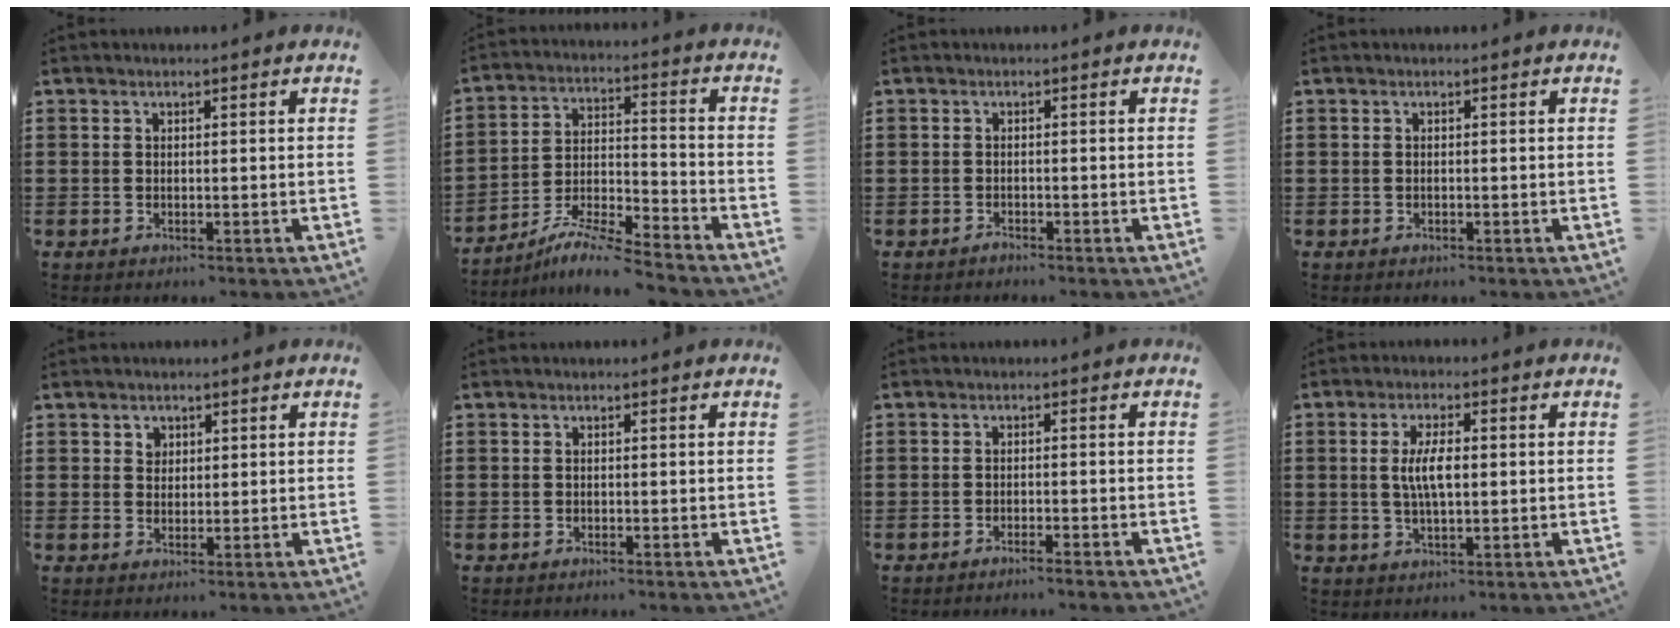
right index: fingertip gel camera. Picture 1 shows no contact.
{"total": 7.4, "force": [-6.9, -0.1, 2.6], "torque": [-0.055, -0.004, -0.139]}
{"total": 0.8, "force": [-0.8, 0.2, 0.0], "torque": [-0.002, 0.002, -0.017]}
{"total": 0.0}
{"total": 1.6, "force": [0.9, 1.3, 0.3], "torque": [-0.010, 0.007, 0.018]}
{"total": 0.0}
{"total": 1.4, "force": [-1.3, -0.1, 0.5], "torque": [-0.010, 0.001, -0.025]}
{"total": 5.3, "force": [0.3, 1.8, 5.0], "torque": [-0.110, 0.000, -0.002]}